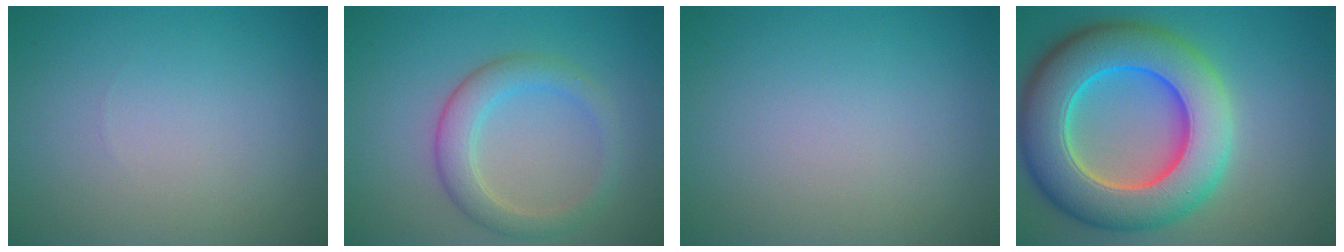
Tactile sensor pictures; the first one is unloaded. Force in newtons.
{"total": 3.6, "press": 3.6, "slide": 0.2}
{"total": 0.0}
{"total": 12.2, "press": 12.2, "slide": 0.4}